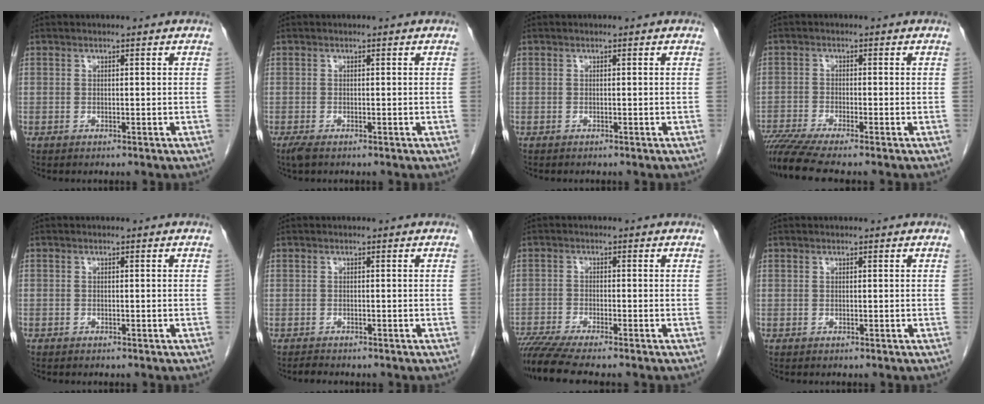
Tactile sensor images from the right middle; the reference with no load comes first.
{"total": 1.6, "force": [-1.1, 0.4, 1.1], "torque": [-0.026, -0.006, -0.020]}
{"total": 0.0}
{"total": 7.7, "force": [-6.5, -0.7, 4.0], "torque": [-0.070, -0.020, -0.112]}
{"total": 0.5, "force": [-0.4, 0.3, 0.1], "torque": [-0.008, 0.002, -0.009]}
{"total": 1.1, "force": [-1.1, 0.1, 0.2], "torque": [-0.015, -0.007, -0.017]}
{"total": 8.3, "force": [-7.1, -0.2, 4.3], "torque": [-0.071, -0.020, -0.120]}
{"total": 0.0}